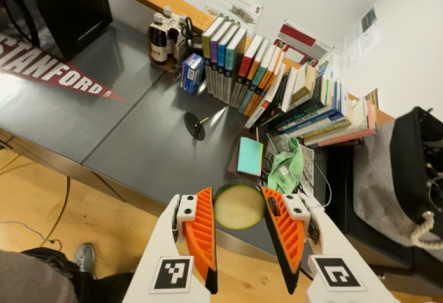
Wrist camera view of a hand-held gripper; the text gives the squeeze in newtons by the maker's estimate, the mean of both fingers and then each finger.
{"total": 9.0, "left": 9.2, "right": 8.7}